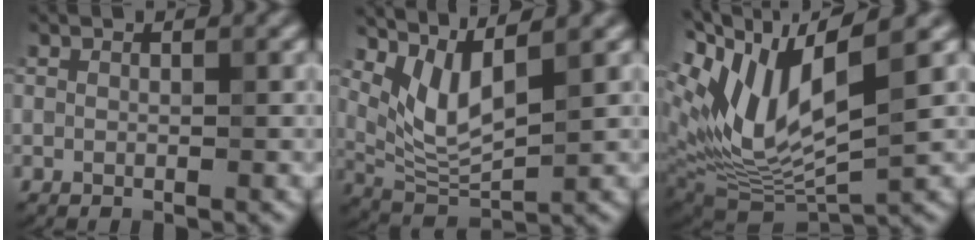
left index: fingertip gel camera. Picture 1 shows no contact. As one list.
[{"total": 4.7, "force": [2.7, 1.5, 3.6], "torque": [-0.082, -0.015, 0.062]}, {"total": 11.7, "force": [3.6, 4.5, 10.2], "torque": [-0.209, -0.010, 0.068]}]